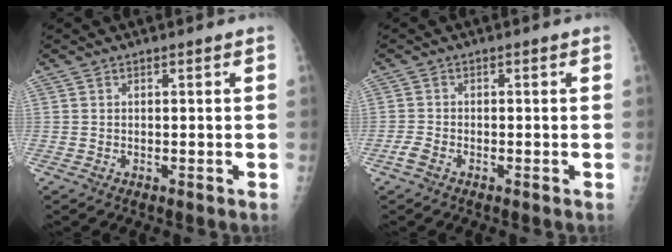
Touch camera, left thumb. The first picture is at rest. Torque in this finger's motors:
{"motor_torque": [-0.01, 0.00, 0.26, 0.20, 0.00]}